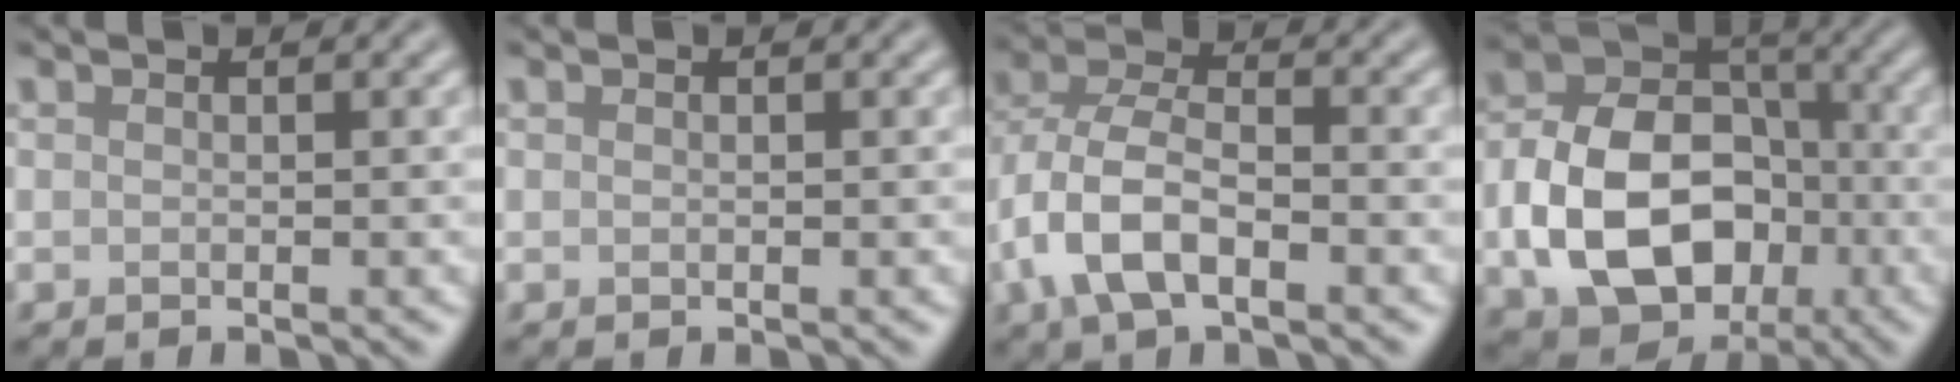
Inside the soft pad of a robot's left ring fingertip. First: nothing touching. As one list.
[{"total": 0.0}, {"total": 6.9, "force": [-2.4, 3.7, 5.3], "torque": [-0.118, 0.004, -0.057]}, {"total": 11.4, "force": [-2.9, 8.3, 7.3], "torque": [-0.141, -0.006, -0.055]}]